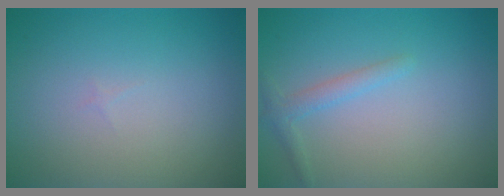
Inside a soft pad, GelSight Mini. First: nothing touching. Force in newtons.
{"total": 1.4, "press": 1.4, "slide": 0.1}